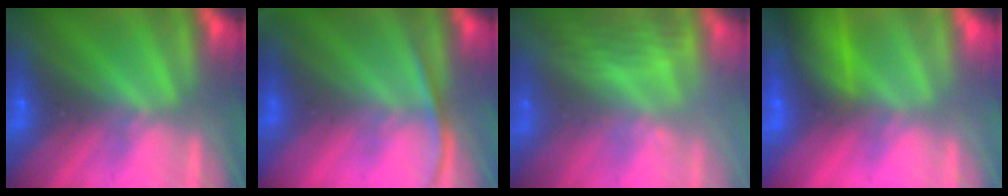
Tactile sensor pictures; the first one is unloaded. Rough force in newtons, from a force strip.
{"total": 2.8}
{"total": 2.9}
{"total": 10.7}